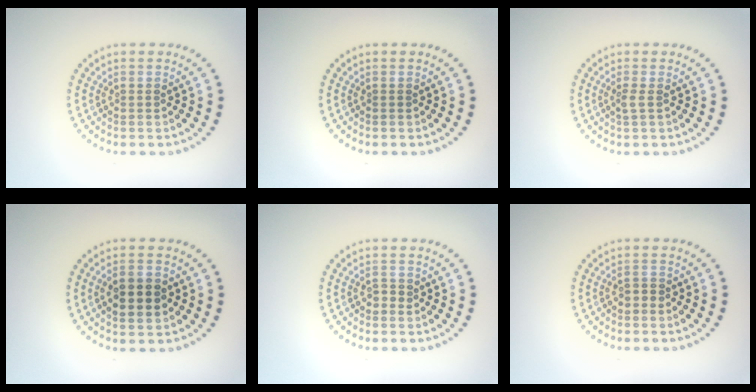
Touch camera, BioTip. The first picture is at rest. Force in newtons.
{"total": 0.0}
{"total": 1.0, "press": 0.7, "slide": 0.7}
{"total": 3.7, "press": 3.7, "slide": 0.1}
{"total": 1.0, "press": 0.9, "slide": 0.3}
{"total": 0.8, "press": 0.8, "slide": 0.2}